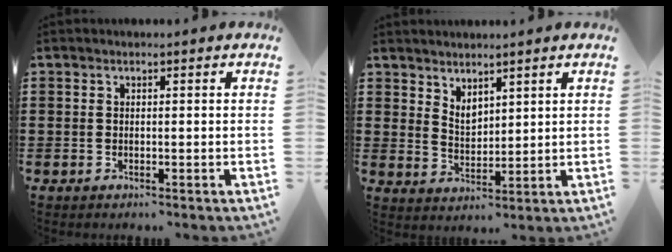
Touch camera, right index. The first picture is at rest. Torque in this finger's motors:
{"motor_torque": [0.04, -0.03, 0.03, 0.04]}